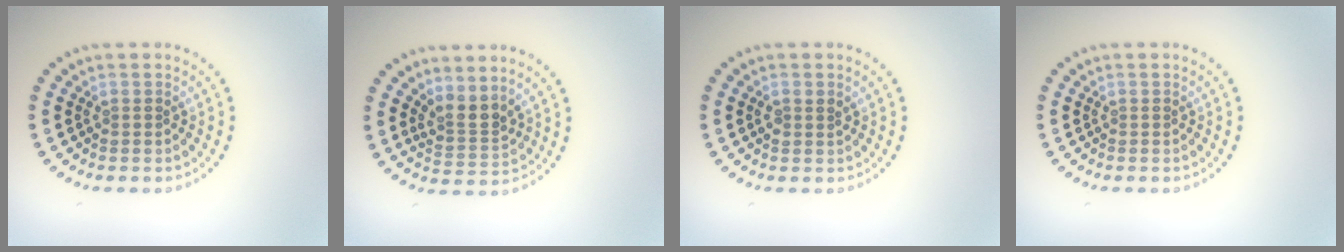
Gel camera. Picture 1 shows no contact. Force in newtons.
{"total": 2.7, "press": 1.8, "slide": 1.9}
{"total": 0.9, "press": 0.9, "slide": 0.3}
{"total": 0.0}